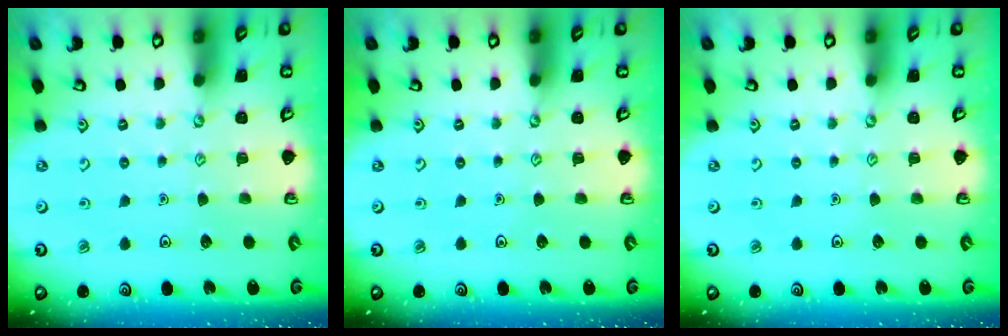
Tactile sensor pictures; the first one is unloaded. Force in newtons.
{"total": 0.0}
{"total": 0.0}